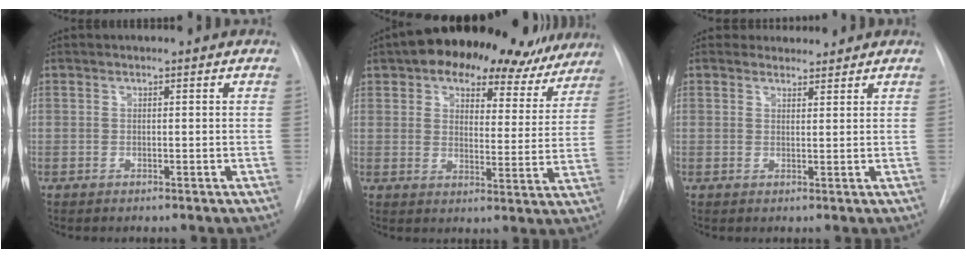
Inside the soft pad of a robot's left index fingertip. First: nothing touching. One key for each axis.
{"total": 22.1, "fx": 17.2, "fy": 10.1, "fz": 9.5, "tx": -0.147, "ty": 0.026, "tz": 0.217}
{"total": 2.5, "fx": 2.2, "fy": 1.0, "fz": -0.4, "tx": 0.011, "ty": 0.008, "tz": 0.029}